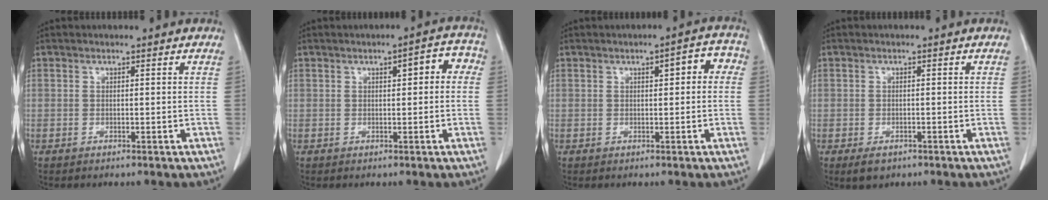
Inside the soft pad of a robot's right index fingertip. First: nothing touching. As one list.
[{"total": 4.4, "force": [0.9, 1.5, 4.1], "torque": [-0.046, 0.026, 0.008]}, {"total": 4.4, "force": [0.9, 1.4, 4.0], "torque": [-0.045, 0.026, 0.008]}, {"total": 2.3, "force": [-1.3, 1.4, 1.2], "torque": [-0.017, -0.002, -0.012]}]